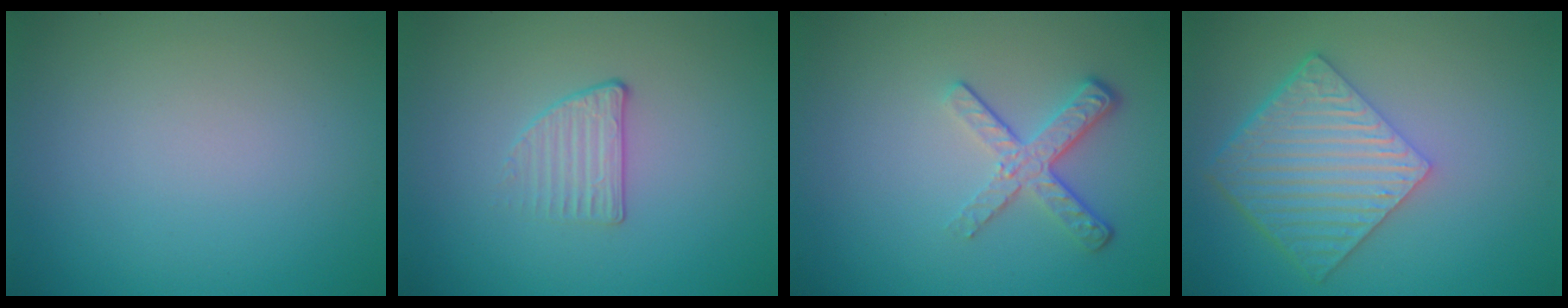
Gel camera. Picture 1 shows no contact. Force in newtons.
{"total": 1.6, "press": 1.1, "slide": 1.1}
{"total": 3.5, "press": 2.6, "slide": 2.4}
{"total": 6.9, "press": 4.9, "slide": 4.8}